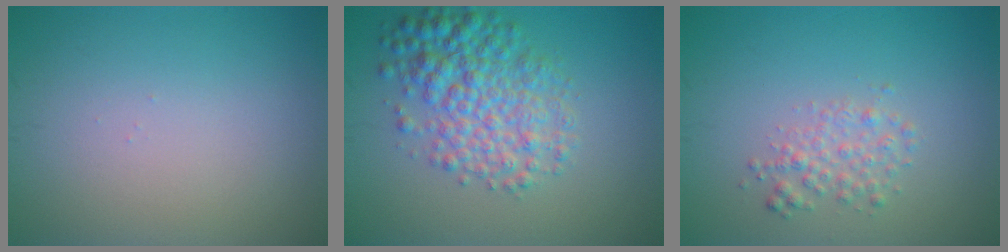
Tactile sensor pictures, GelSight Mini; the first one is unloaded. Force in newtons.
{"total": 5.5, "press": 5.5, "slide": 0.1}
{"total": 2.0, "press": 2.0, "slide": 0.1}